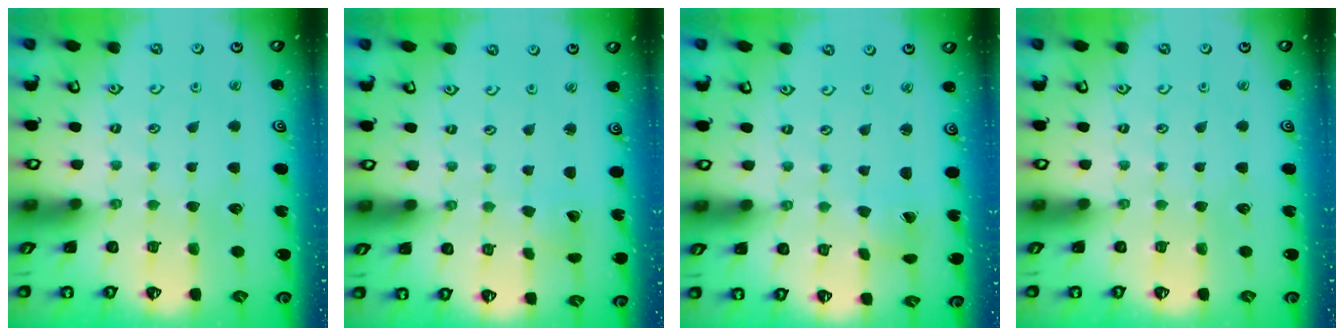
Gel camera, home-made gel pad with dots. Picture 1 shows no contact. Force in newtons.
{"total": 2.6, "press": 2.6, "slide": 0.1}
{"total": 1.5, "press": 1.5, "slide": 0.1}
{"total": 0.0}